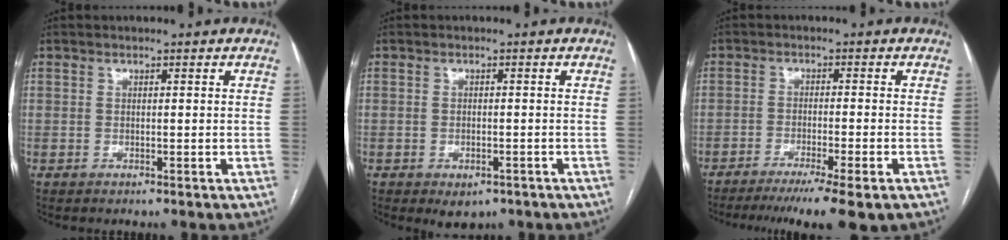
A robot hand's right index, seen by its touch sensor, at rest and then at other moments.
{"total": 3.2, "force": [-1.8, 1.7, 1.9], "torque": [-0.022, -0.002, -0.014]}
{"total": 11.1, "force": [-8.3, 0.0, 7.3], "torque": [-0.098, -0.026, -0.126]}